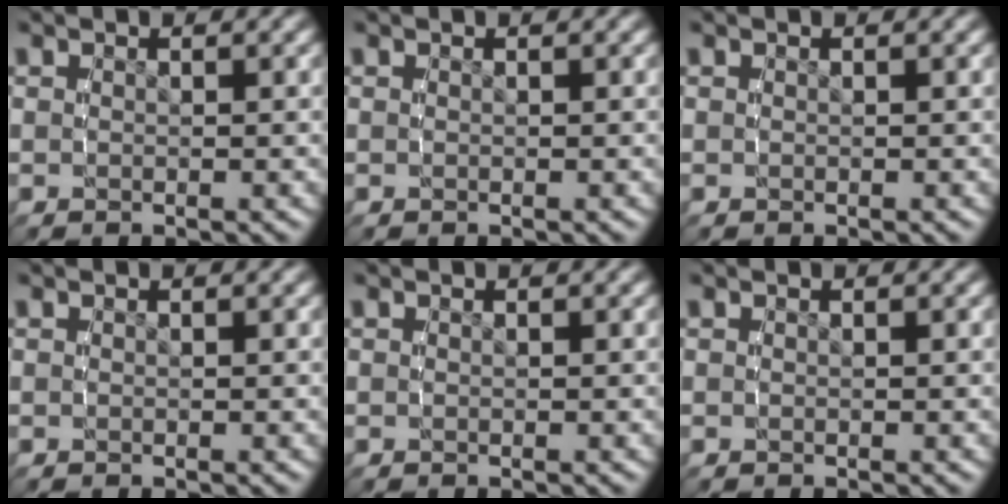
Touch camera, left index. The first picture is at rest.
{"total": 0.0}
{"total": 0.0}
{"total": 0.0}
{"total": 0.0}
{"total": 0.0}